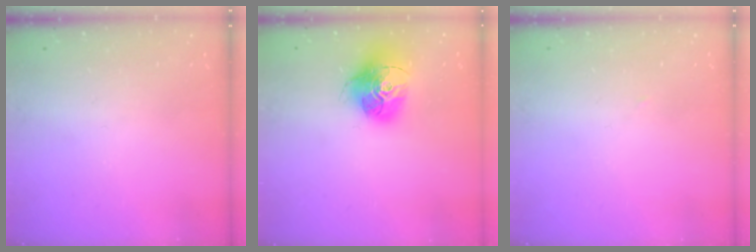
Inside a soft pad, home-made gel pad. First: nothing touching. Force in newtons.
{"total": 16.5, "press": 16.4, "slide": 1.5}
{"total": 1.1, "press": 1.1, "slide": 0.1}